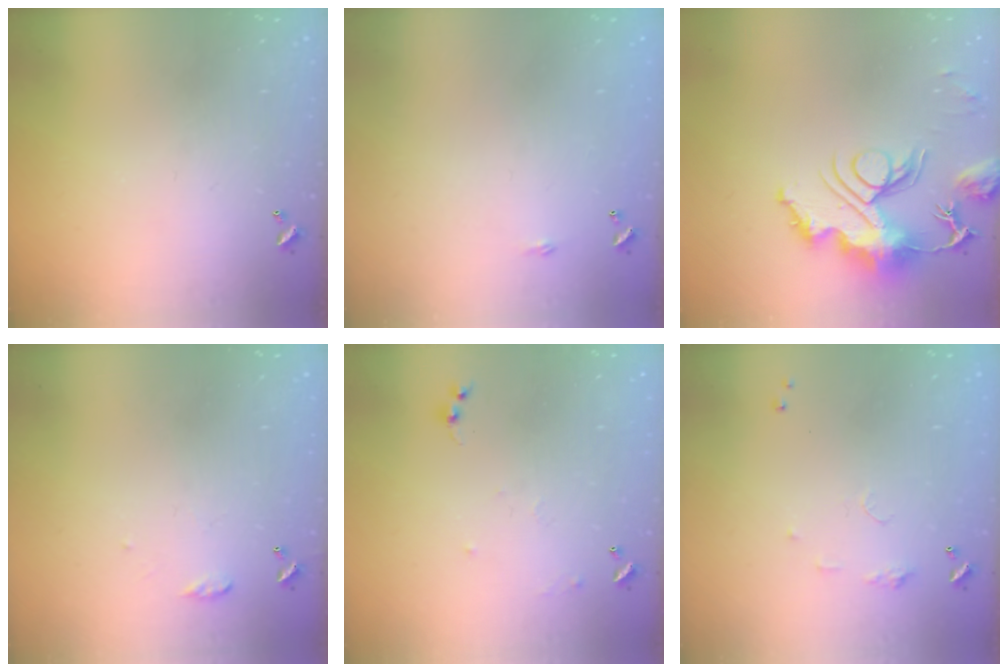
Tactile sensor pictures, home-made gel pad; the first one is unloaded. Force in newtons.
{"total": 2.2, "press": 2.1, "slide": 0.4}
{"total": 13.9, "press": 13.8, "slide": 1.5}
{"total": 5.9, "press": 5.8, "slide": 0.7}
{"total": 6.6, "press": 6.6, "slide": 0.6}
{"total": 6.3, "press": 6.3, "slide": 0.7}